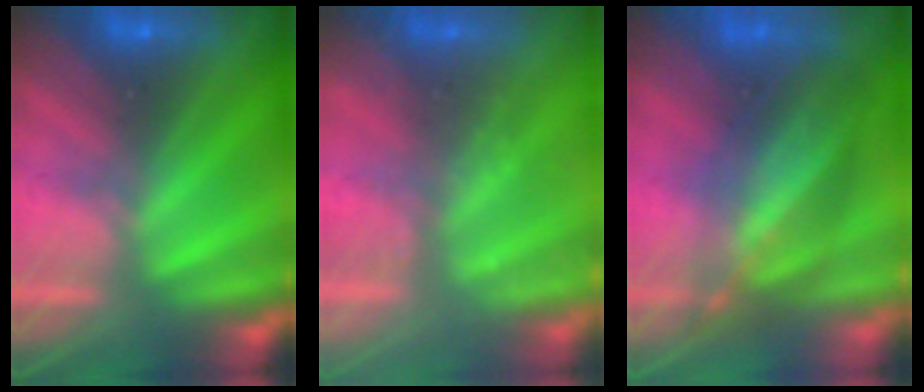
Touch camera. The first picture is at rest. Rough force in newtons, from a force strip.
{"total": 2.3}
{"total": 7.8}